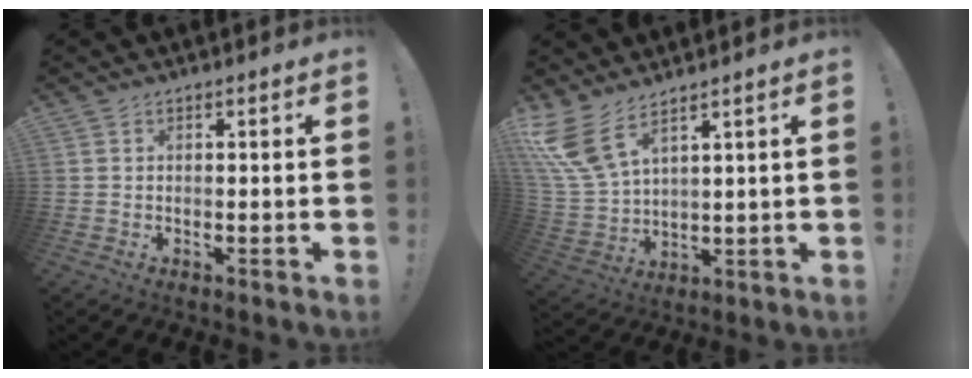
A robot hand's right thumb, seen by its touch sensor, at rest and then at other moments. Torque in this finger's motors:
{"motor_torque": [0.33, 2.63, 0.34, 0.54, 0.09]}